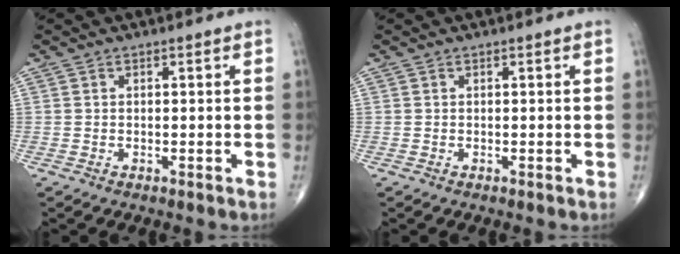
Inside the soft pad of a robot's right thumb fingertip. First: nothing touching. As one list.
[{"total": 0.0}]